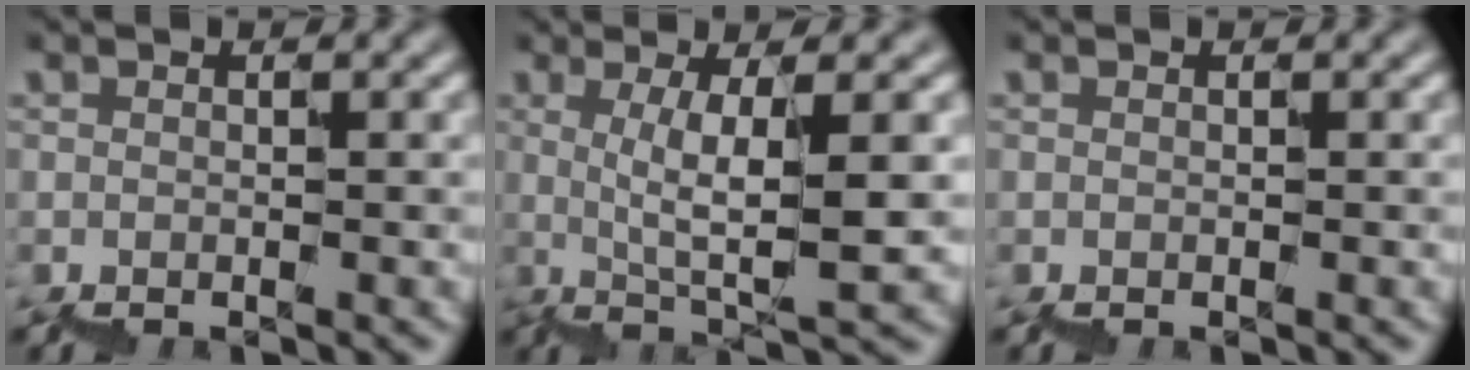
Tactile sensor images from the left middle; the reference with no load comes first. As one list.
[{"total": 4.5, "force": [1.6, 0.7, 4.2], "torque": [-0.071, 0.004, 0.035]}, {"total": 0.0}]